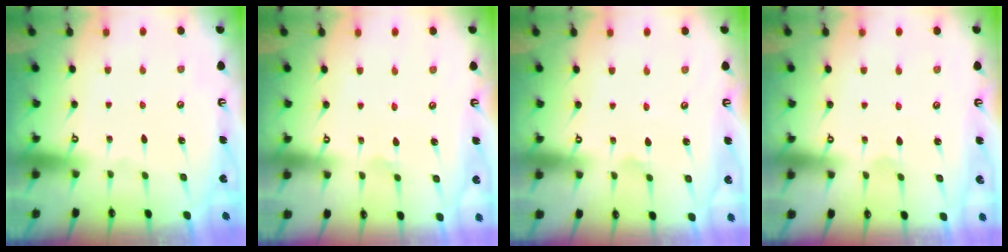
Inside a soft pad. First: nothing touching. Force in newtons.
{"total": 2.7, "press": 2.7, "slide": 0.3}
{"total": 1.3, "press": 1.2, "slide": 0.4}
{"total": 2.0, "press": 2.0, "slide": 0.1}